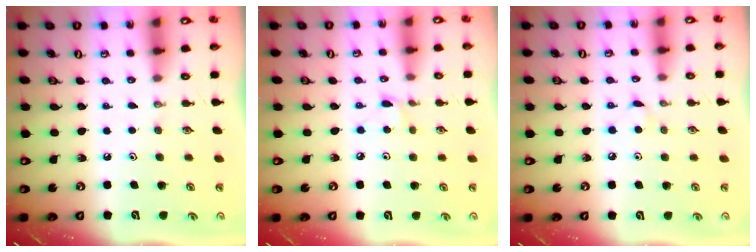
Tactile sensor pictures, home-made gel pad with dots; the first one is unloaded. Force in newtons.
{"total": 3.7, "press": 3.7, "slide": 0.5}
{"total": 3.9, "press": 3.9, "slide": 0.5}